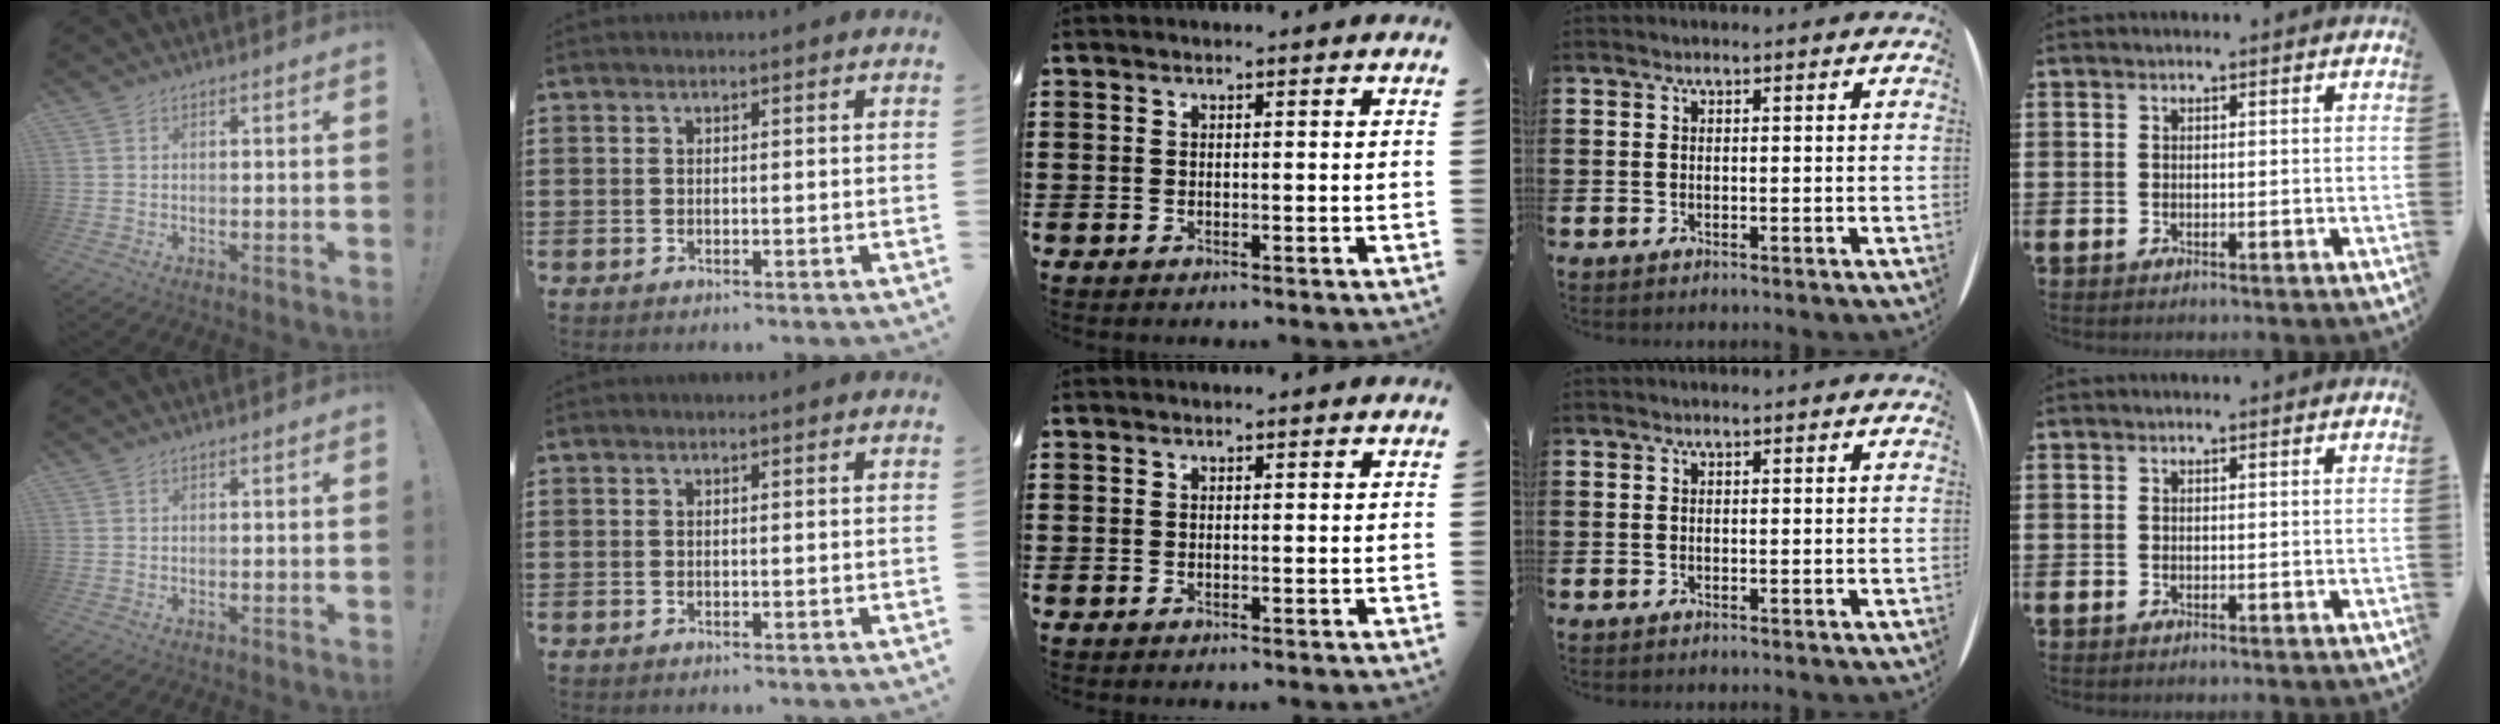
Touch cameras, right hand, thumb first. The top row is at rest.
{}